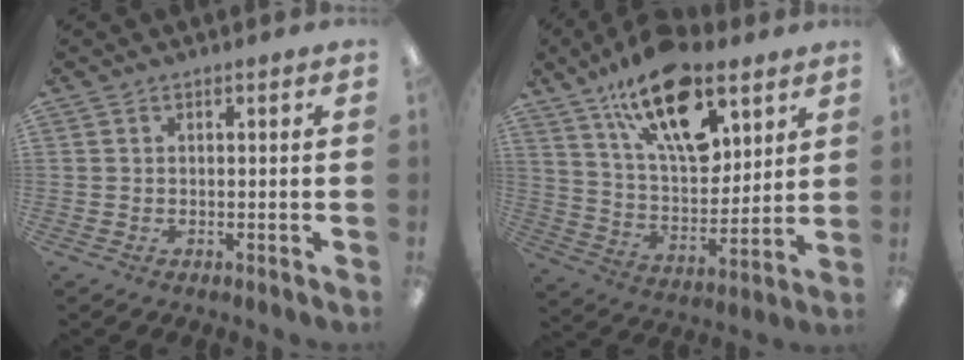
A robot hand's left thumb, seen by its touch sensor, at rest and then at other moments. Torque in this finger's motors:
{"motor_torque": [1.44, 1.48, 1.43, -1.34, 0.52]}